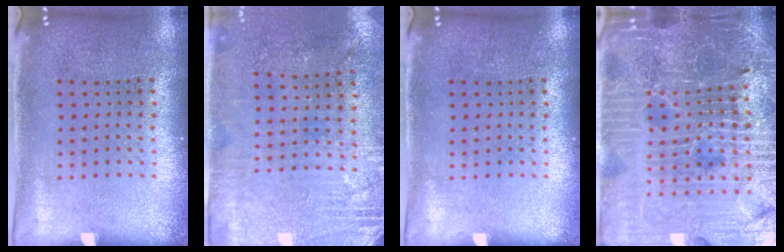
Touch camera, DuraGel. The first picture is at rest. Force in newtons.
{"total": 2.8, "press": 2.5, "slide": 1.3}
{"total": 0.0}
{"total": 5.6, "press": 5.2, "slide": 2.1}